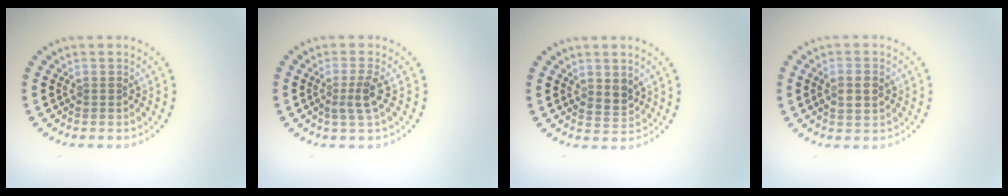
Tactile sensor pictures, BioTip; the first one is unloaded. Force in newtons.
{"total": 2.2, "press": 1.7, "slide": 1.4}
{"total": 1.9, "press": 1.8, "slide": 0.7}
{"total": 2.4, "press": 2.4, "slide": 0.2}